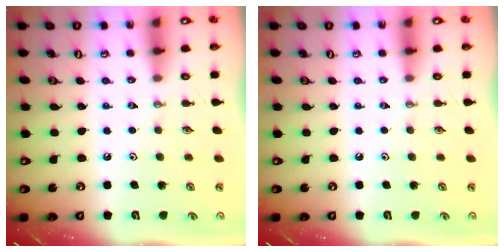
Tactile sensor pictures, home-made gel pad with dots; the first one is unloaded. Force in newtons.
{"total": 0.0}